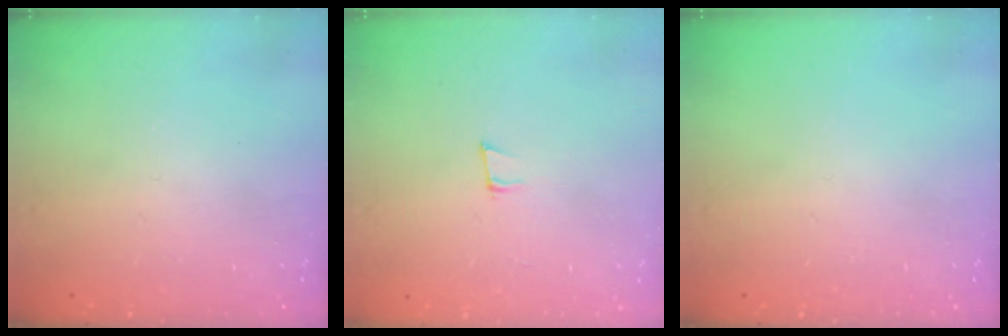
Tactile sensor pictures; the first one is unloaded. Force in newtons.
{"total": 5.8, "press": 4.7, "slide": 3.4}
{"total": 0.0}